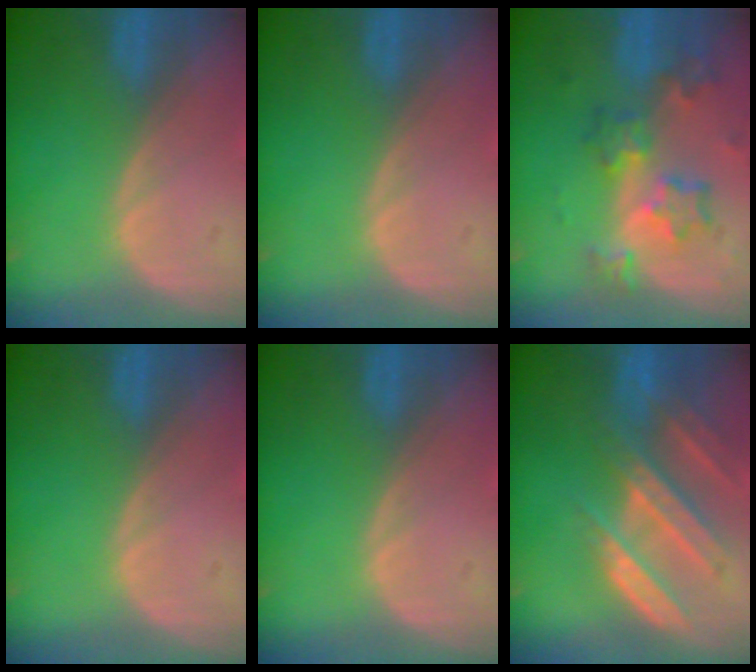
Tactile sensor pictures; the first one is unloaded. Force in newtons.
{"total": 0.0}
{"total": 8.3, "press": 7.3, "slide": 4.1}
{"total": 0.0}
{"total": 0.0}
{"total": 9.0, "press": 8.1, "slide": 4.0}